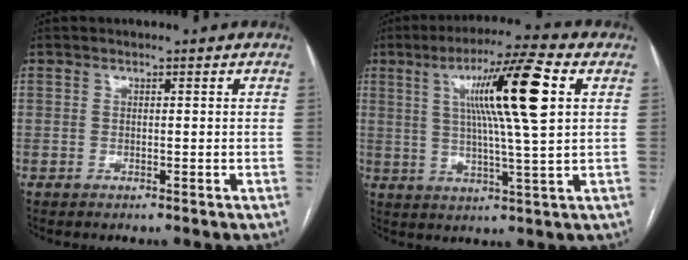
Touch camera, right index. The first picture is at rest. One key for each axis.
{"total": 14.0, "fx": 3.9, "fy": -0.4, "fz": 13.4, "tx": -0.229, "ty": 0.009, "tz": 0.064}